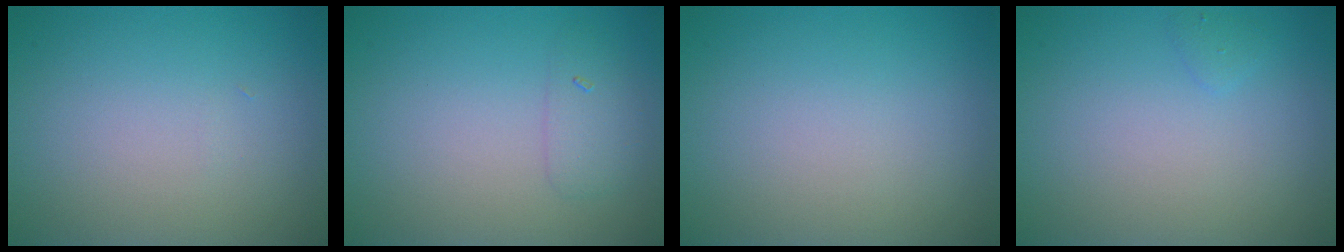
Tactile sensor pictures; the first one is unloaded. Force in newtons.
{"total": 1.5, "press": 1.5, "slide": 0.0}
{"total": 0.0}
{"total": 0.6, "press": 0.6, "slide": 0.1}